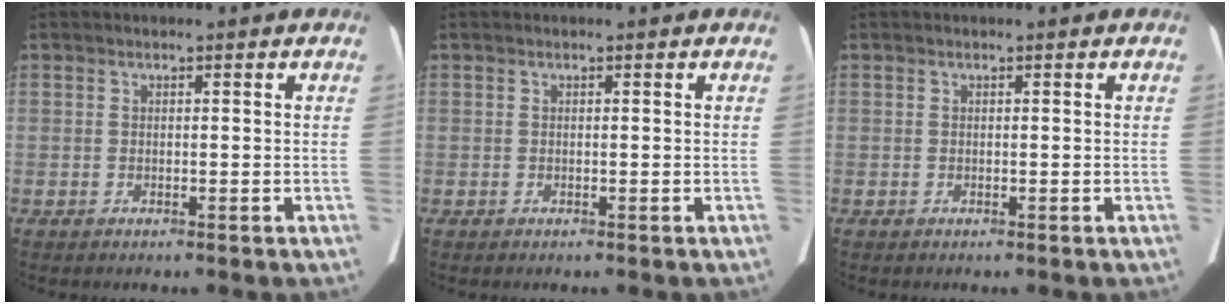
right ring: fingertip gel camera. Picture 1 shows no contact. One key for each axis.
{"total": 0.0}
{"total": 0.0}